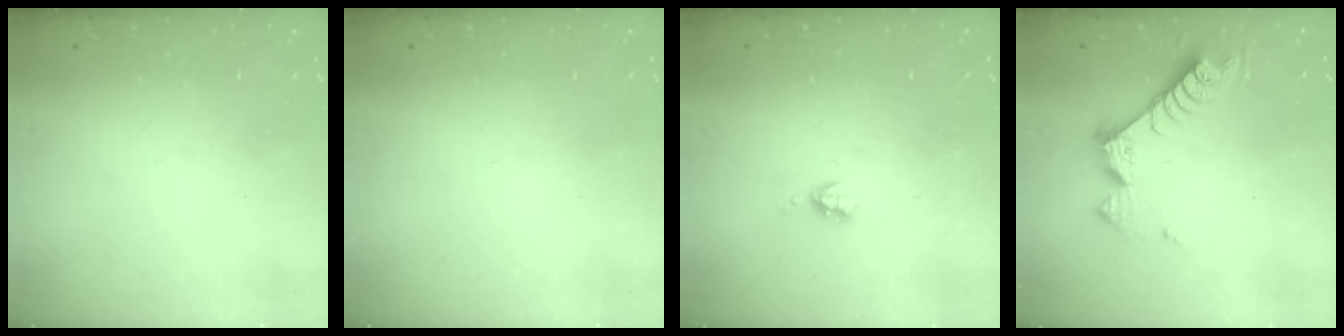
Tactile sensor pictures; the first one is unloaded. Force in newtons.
{"total": 0.0}
{"total": 3.4, "press": 3.3, "slide": 0.5}
{"total": 8.6, "press": 8.6, "slide": 0.2}